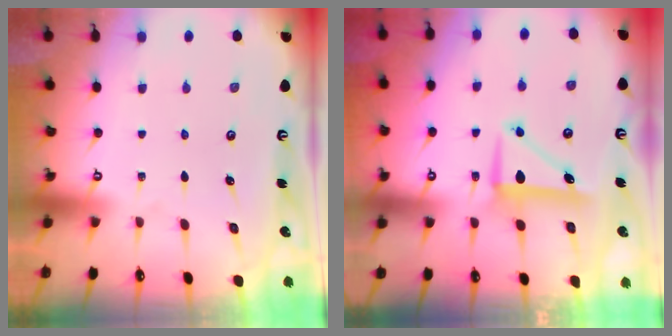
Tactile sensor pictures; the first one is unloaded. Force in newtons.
{"total": 8.7, "press": 8.7, "slide": 1.0}